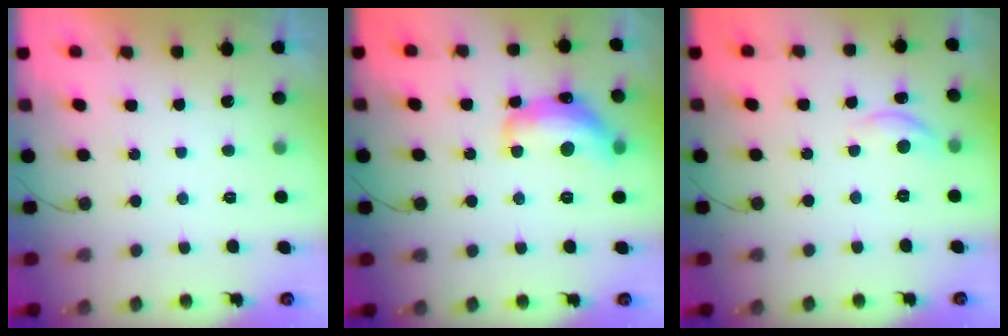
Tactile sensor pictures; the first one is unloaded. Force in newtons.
{"total": 17.4, "press": 17.4, "slide": 1.1}
{"total": 5.6, "press": 5.6, "slide": 0.6}